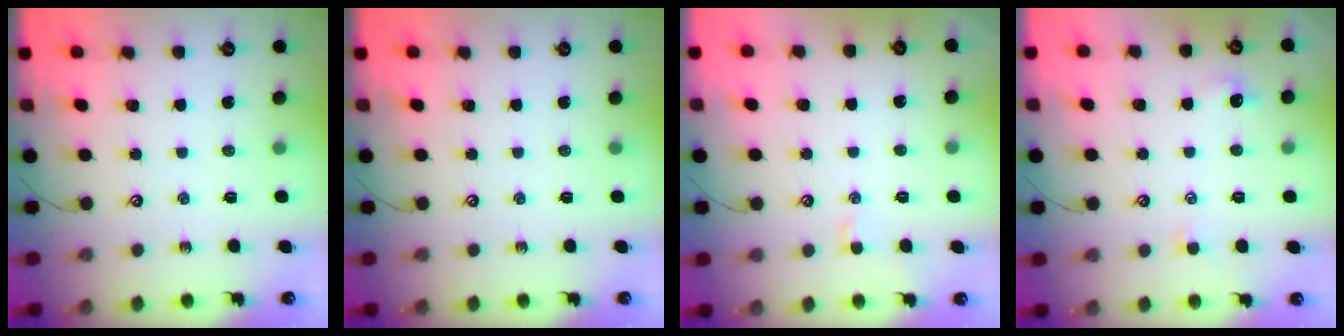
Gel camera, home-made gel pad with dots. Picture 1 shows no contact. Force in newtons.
{"total": 0.0}
{"total": 0.7, "press": 0.6, "slide": 0.5}
{"total": 1.0, "press": 0.8, "slide": 0.6}